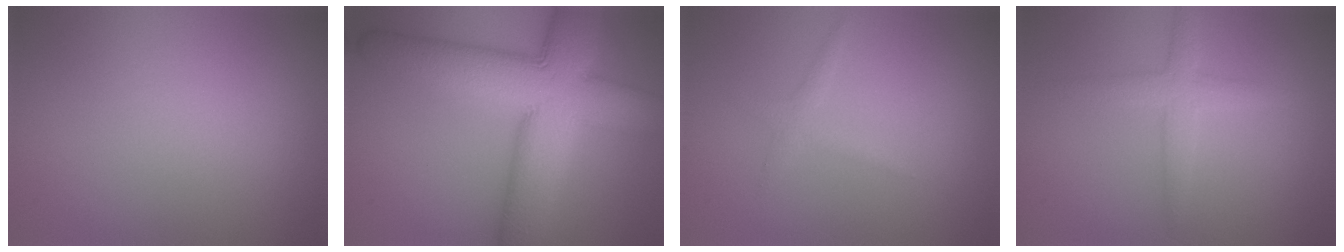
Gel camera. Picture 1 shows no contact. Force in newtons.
{"total": 12.2, "press": 12.2, "slide": 0.6}
{"total": 1.2, "press": 1.2, "slide": 0.1}
{"total": 2.4, "press": 2.4, "slide": 0.2}